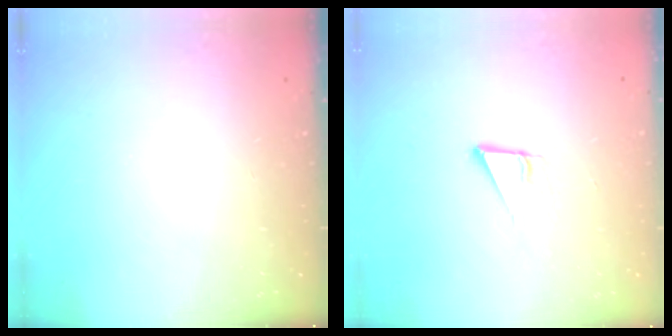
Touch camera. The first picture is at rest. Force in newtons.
{"total": 3.1, "press": 2.4, "slide": 1.9}